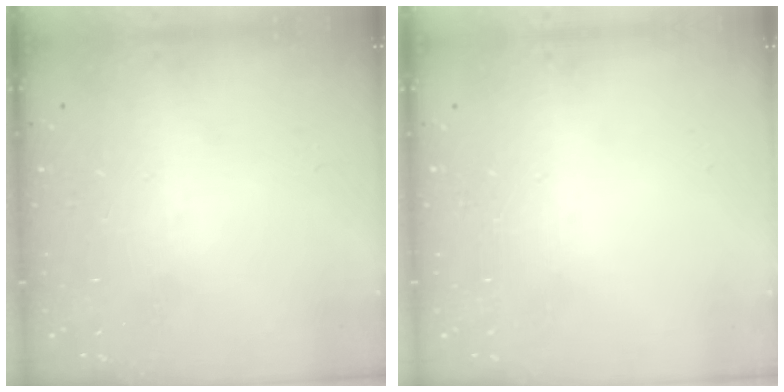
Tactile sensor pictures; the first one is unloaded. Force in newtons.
{"total": 0.0}